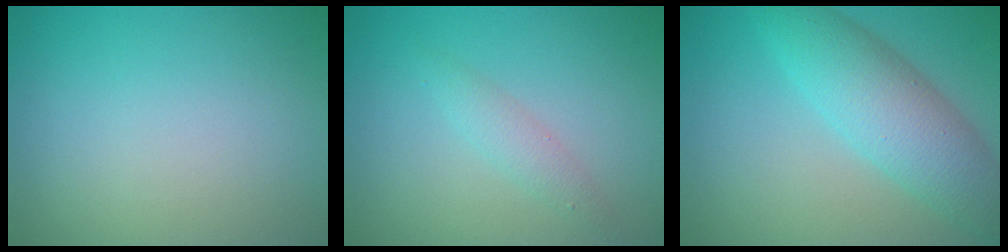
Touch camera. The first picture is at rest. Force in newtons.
{"total": 1.6, "press": 1.6, "slide": 0.1}
{"total": 6.4, "press": 6.4, "slide": 0.2}